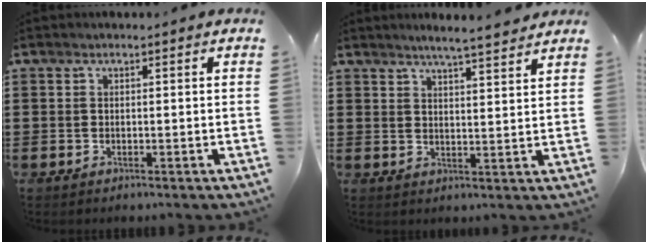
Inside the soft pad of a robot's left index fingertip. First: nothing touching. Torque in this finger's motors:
{"motor_torque": [0.11, -0.09, 0.07, 0.07]}